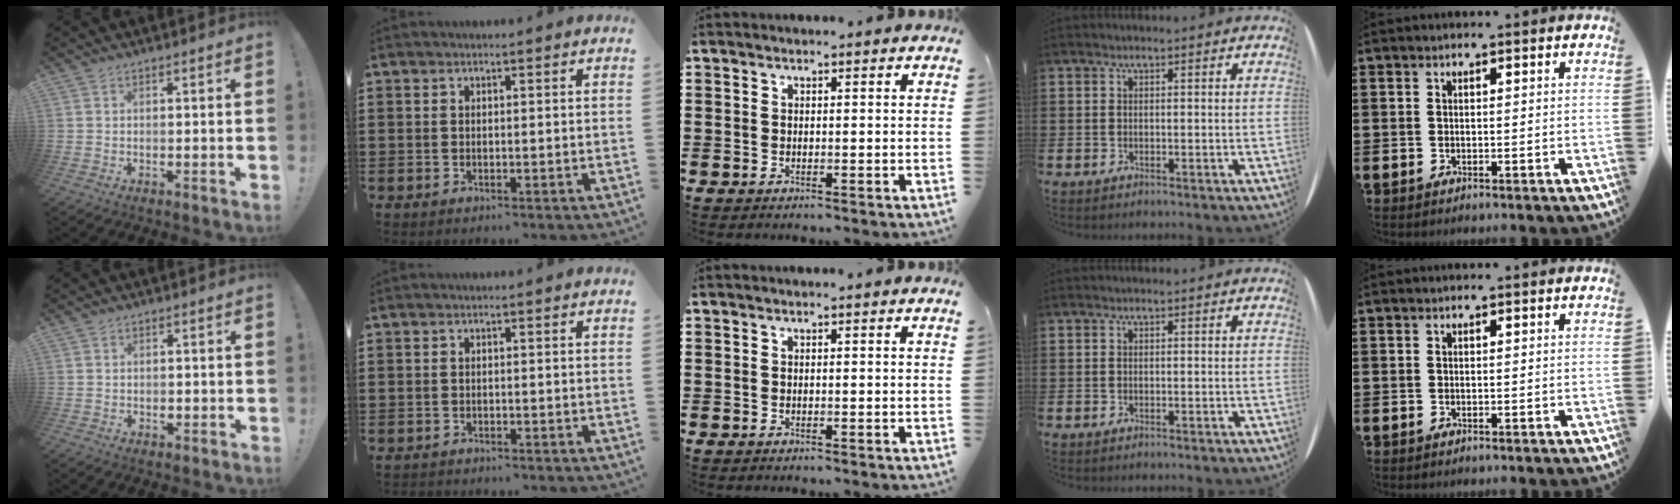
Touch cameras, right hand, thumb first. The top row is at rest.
{"thumb": {"total": 1.3, "force": [0.1, 1.3, 0.0], "torque": [0.002, -0.001, 0.000]}, "index": {"total": 0.7, "force": [-0.7, 0.2, -0.2], "torque": [0.002, 0.003, -0.016]}}